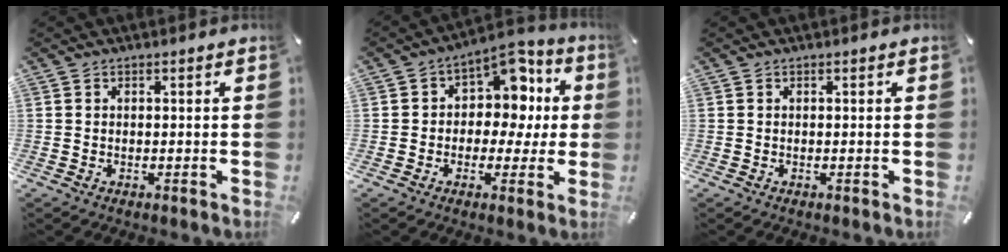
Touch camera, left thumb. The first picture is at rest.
{"total": 9.7, "force": [2.6, 7.9, 5.0], "torque": [-0.057, -0.026, 0.044]}
{"total": 0.0}